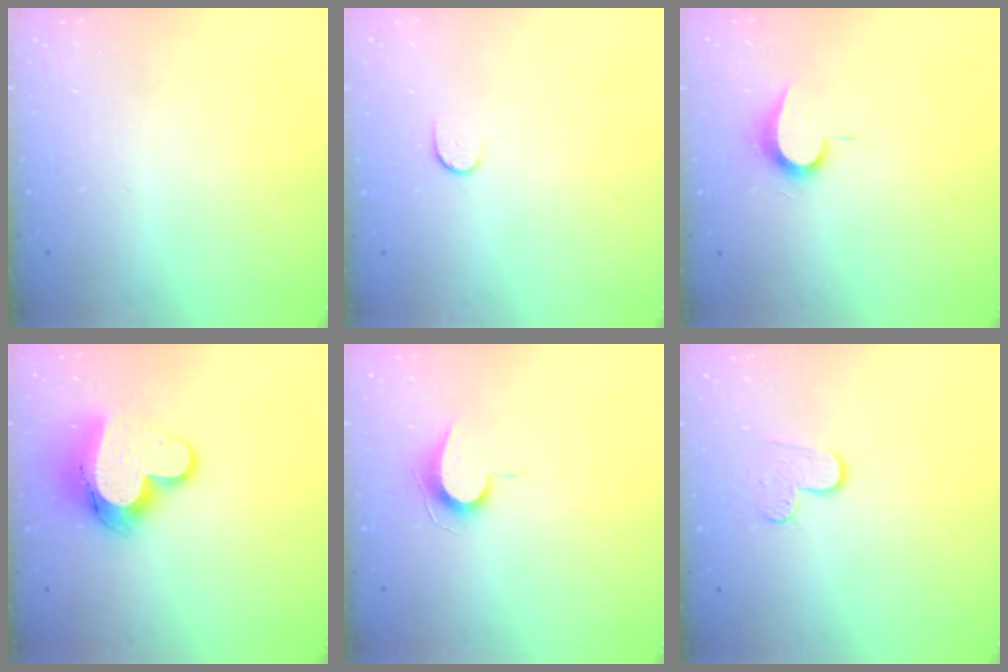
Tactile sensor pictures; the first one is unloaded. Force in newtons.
{"total": 5.7, "press": 5.6, "slide": 0.6}
{"total": 6.9, "press": 6.9, "slide": 0.6}
{"total": 13.7, "press": 13.7, "slide": 1.3}
{"total": 7.0, "press": 7.0, "slide": 0.7}
{"total": 5.5, "press": 5.5, "slide": 0.4}